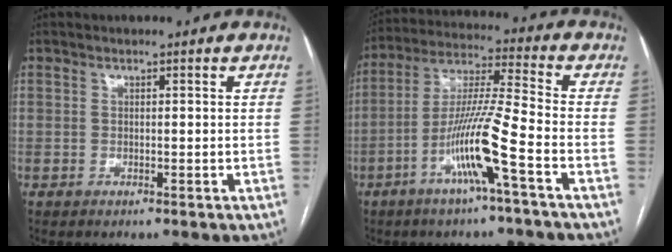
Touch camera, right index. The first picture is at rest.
{"total": 11.6, "force": [-5.0, -0.9, 10.5], "torque": [-0.206, 0.003, -0.095]}